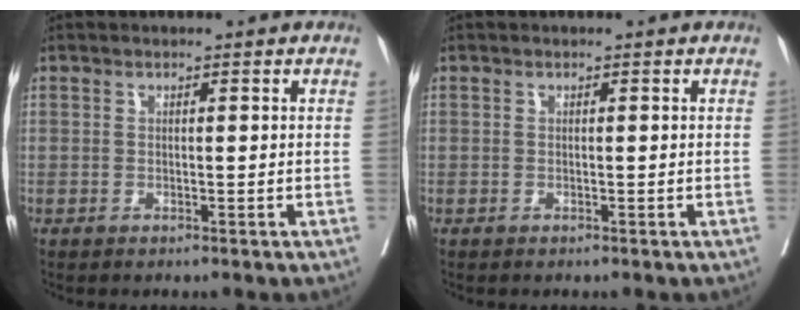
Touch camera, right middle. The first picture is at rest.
{"total": 0.0}